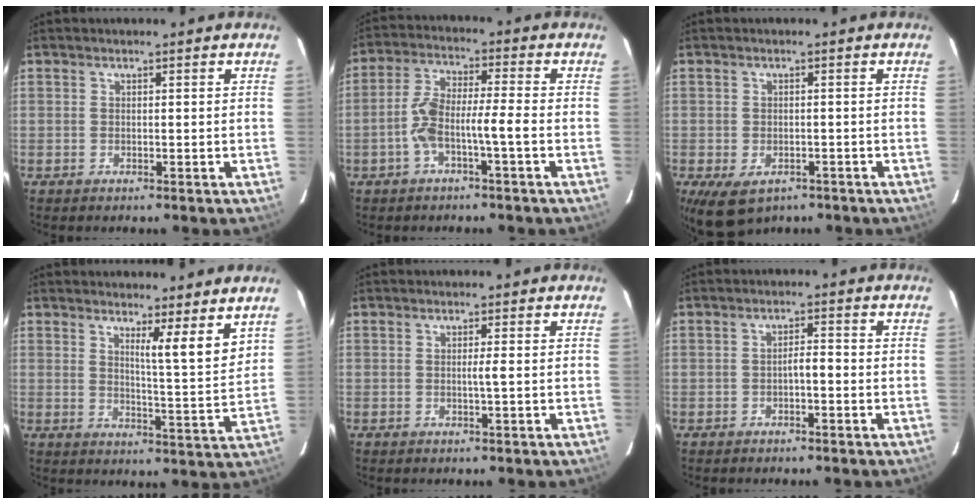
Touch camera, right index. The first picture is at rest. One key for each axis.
{"total": 7.1, "fx": -2.4, "fy": 0.6, "fz": 6.7, "tx": -0.136, "ty": 0.023, "tz": -0.047}
{"total": 7.4, "fx": -4.5, "fy": 4.4, "fz": 3.8, "tx": -0.074, "ty": -0.011, "tz": -0.062}
{"total": 6.3, "fx": 4.7, "fy": -0.1, "fz": 4.2, "tx": -0.061, "ty": -0.027, "tz": 0.066}
{"total": 1.0, "fx": -0.1, "fy": -0.3, "fz": 1.0, "tx": -0.016, "ty": -0.001, "tz": -0.004}
{"total": 2.0, "fx": -0.8, "fy": 0.5, "fz": 1.8, "tx": -0.026, "ty": 0.004, "tz": -0.014}